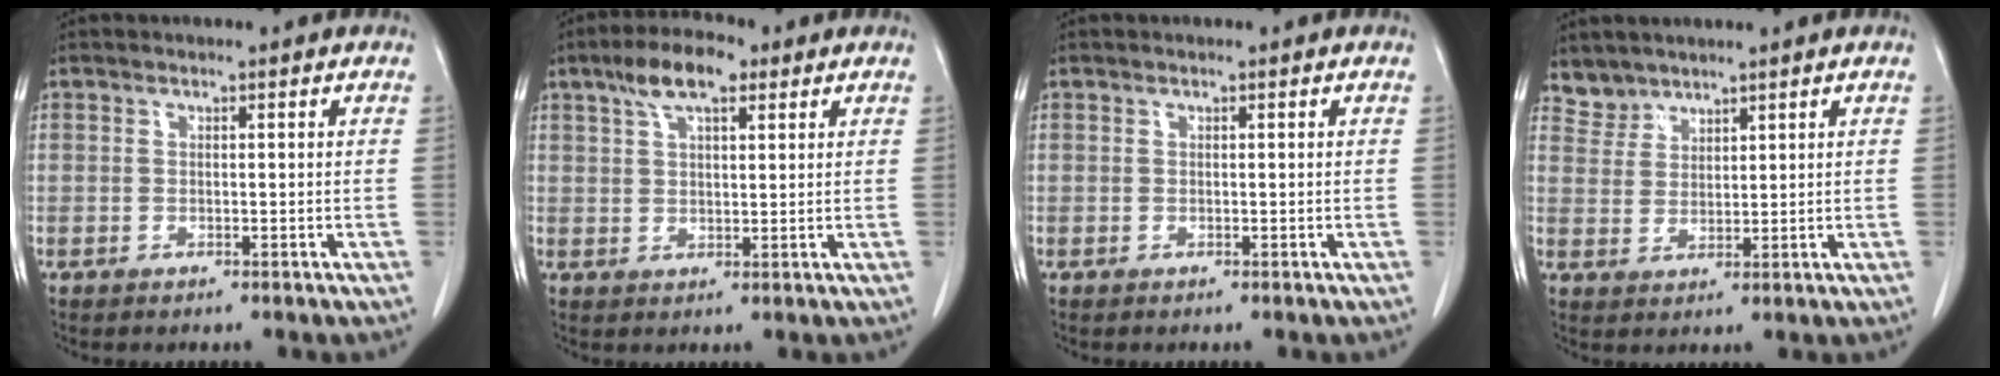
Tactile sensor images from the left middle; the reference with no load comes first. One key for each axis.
{"total": 6.8, "fx": 4.1, "fy": 2.4, "fz": 4.9, "tx": -0.094, "ty": 0.018, "tz": 0.070}
{"total": 0.0}
{"total": 3.2, "fx": 2.9, "fy": 1.3, "fz": -0.5, "tx": 0.016, "ty": 0.007, "tz": 0.058}